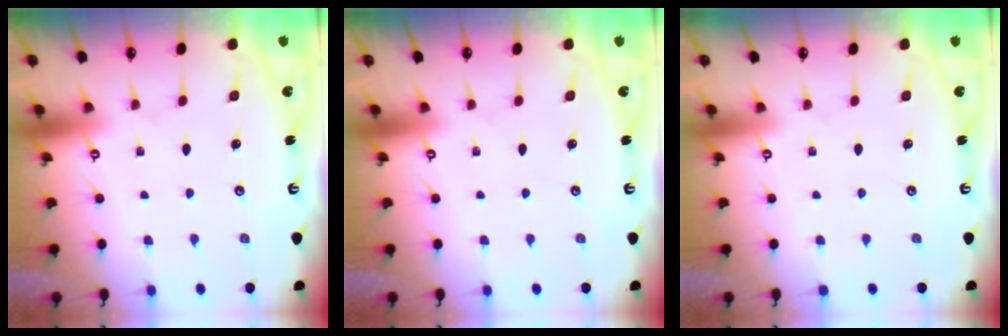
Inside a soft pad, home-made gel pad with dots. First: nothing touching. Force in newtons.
{"total": 0.0}
{"total": 0.0}